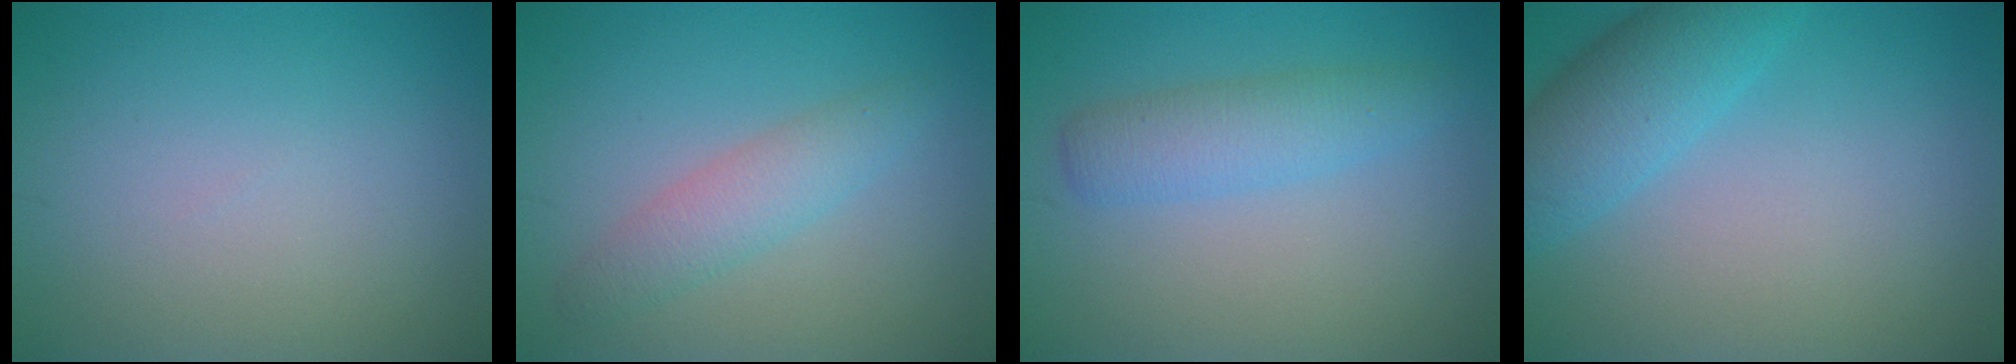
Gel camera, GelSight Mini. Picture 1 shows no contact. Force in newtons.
{"total": 2.8, "press": 2.8, "slide": 0.0}
{"total": 3.2, "press": 3.2, "slide": 0.1}
{"total": 4.5, "press": 4.5, "slide": 0.3}